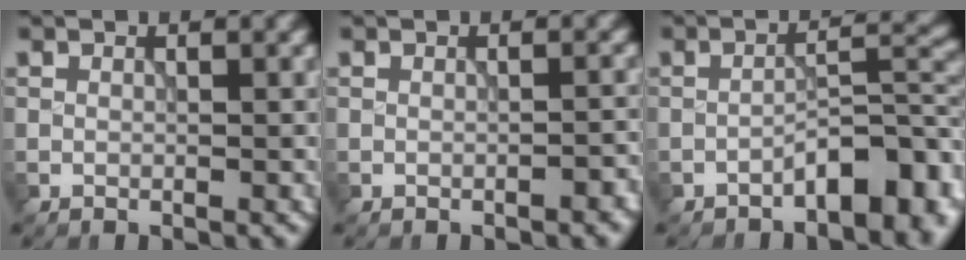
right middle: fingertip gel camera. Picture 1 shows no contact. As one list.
[{"total": 1.1, "force": [-0.7, 0.4, 0.8], "torque": [-0.011, 0.004, -0.009]}, {"total": 5.8, "force": [-3.2, 2.1, 4.3], "torque": [-0.057, 0.013, -0.054]}]